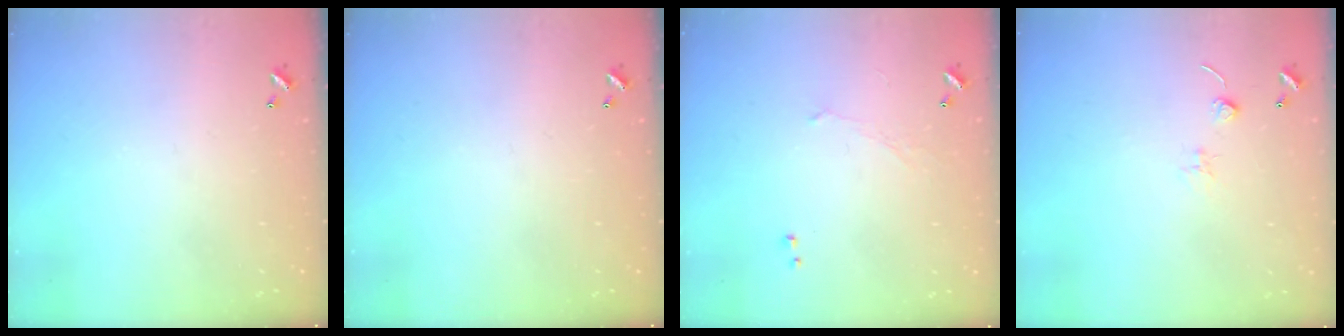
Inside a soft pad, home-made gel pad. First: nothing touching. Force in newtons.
{"total": 0.0}
{"total": 0.0}
{"total": 0.0}